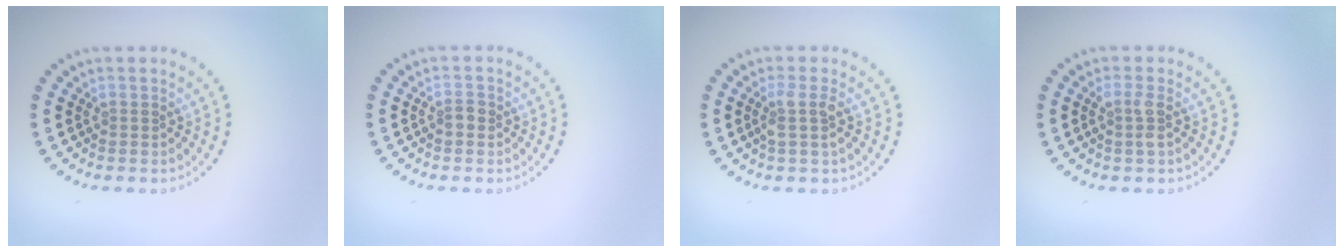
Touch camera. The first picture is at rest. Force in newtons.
{"total": 1.1, "press": 1.1, "slide": 0.1}
{"total": 1.9, "press": 1.5, "slide": 1.2}
{"total": 1.5, "press": 1.2, "slide": 0.8}